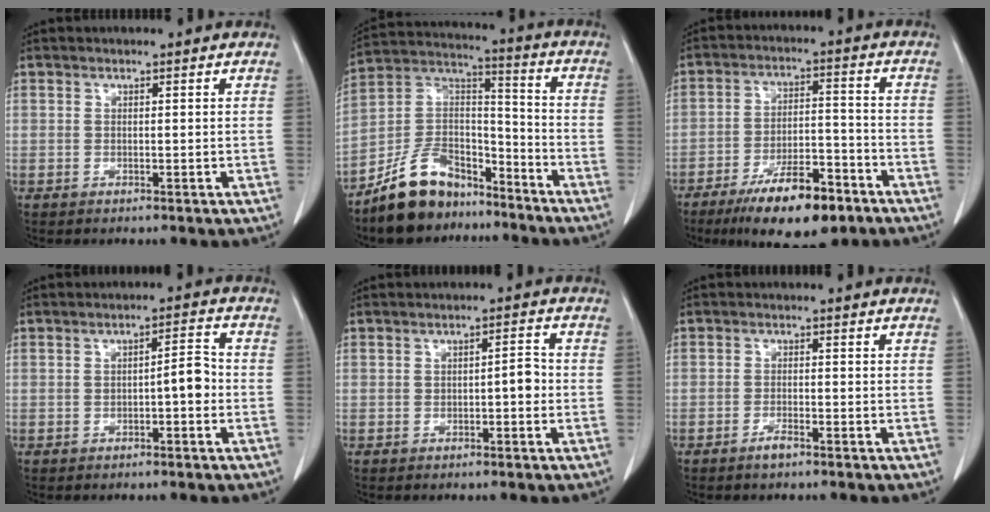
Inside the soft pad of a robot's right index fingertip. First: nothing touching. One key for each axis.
{"total": 12.5, "fx": -9.6, "fy": 6.4, "fz": 4.7, "tx": -0.096, "ty": 0.041, "tz": -0.174}
{"total": 13.2, "fx": -8.7, "fy": 3.8, "fz": 9.1, "tx": -0.150, "ty": -0.004, "tz": -0.144}
{"total": 3.7, "fx": -0.9, "fy": 0.8, "fz": 3.5, "tx": -0.045, "ty": 0.013, "tz": -0.012}
{"total": 2.6, "fx": -0.5, "fy": 0.8, "fz": 2.4, "tx": -0.031, "ty": 0.008, "tz": -0.007}
{"total": 1.7, "fx": -1.3, "fy": 0.2, "fz": 1.1, "tx": -0.023, "ty": -0.001, "tz": -0.021}